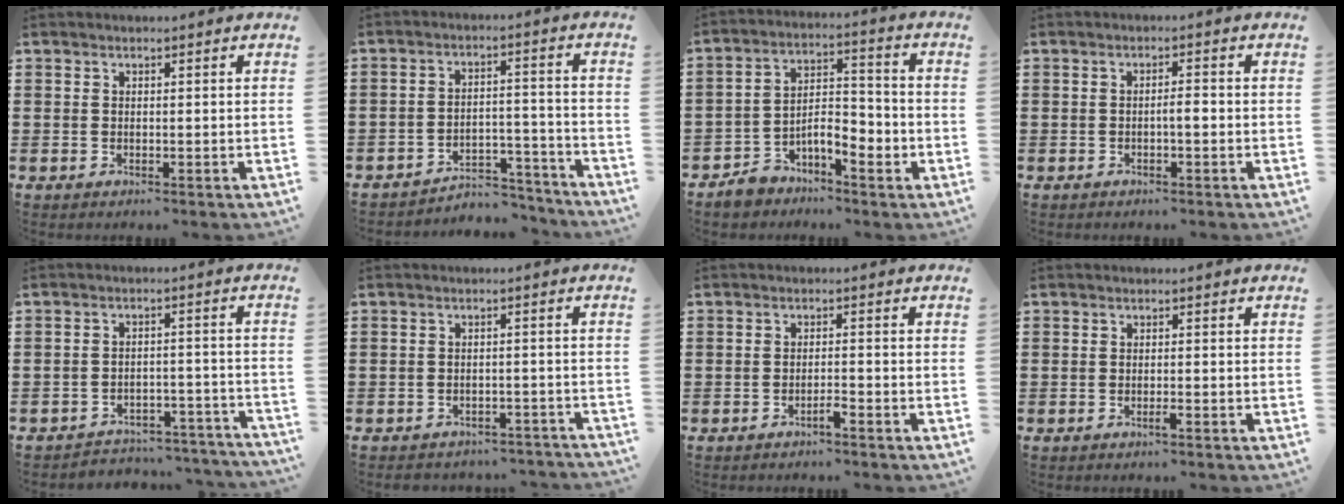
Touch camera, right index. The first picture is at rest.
{"total": 4.7, "force": [-4.4, 1.2, 1.2], "torque": [-0.023, 0.010, -0.091]}
{"total": 5.8, "force": [-3.6, 3.1, 3.3], "torque": [-0.068, 0.013, -0.072]}
{"total": 1.8, "force": [-0.5, 0.3, 1.7], "torque": [-0.031, 0.001, -0.010]}
{"total": 3.9, "force": [-3.8, 0.6, 0.5], "torque": [-0.014, 0.005, -0.081]}
{"total": 2.3, "force": [-2.3, 0.4, 0.1], "torque": [-0.009, 0.000, -0.048]}
{"total": 1.6, "force": [-1.3, 0.0, 0.9], "torque": [-0.017, -0.002, -0.024]}
{"total": 1.0, "force": [-0.7, 0.1, 0.7], "torque": [-0.015, -0.003, -0.012]}